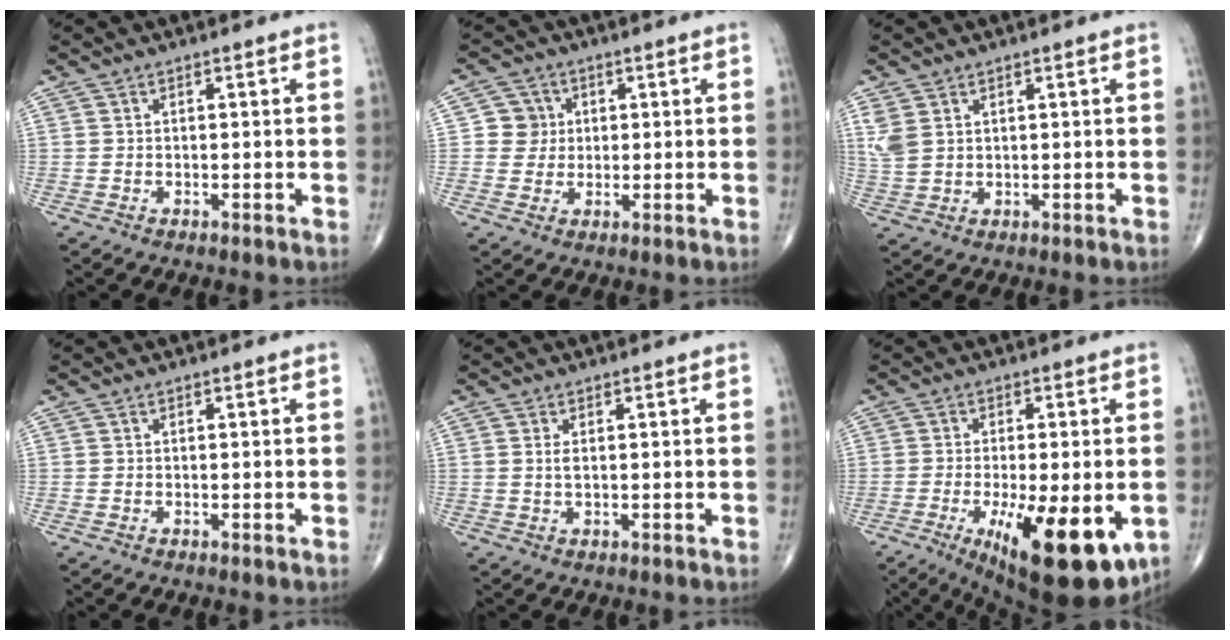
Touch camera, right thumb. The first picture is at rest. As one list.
[{"total": 4.6, "force": [0.7, 4.5, 0.6], "torque": [0.021, 0.005, 0.006]}, {"total": 3.8, "force": [1.7, 2.4, 2.5], "torque": [-0.062, 0.000, 0.045]}, {"total": 0.0}, {"total": 1.4, "force": [0.3, 0.5, 1.3], "torque": [-0.030, -0.002, 0.009]}, {"total": 18.3, "force": [-6.1, 6.4, 16.1], "torque": [-0.209, -0.020, -0.074]}]